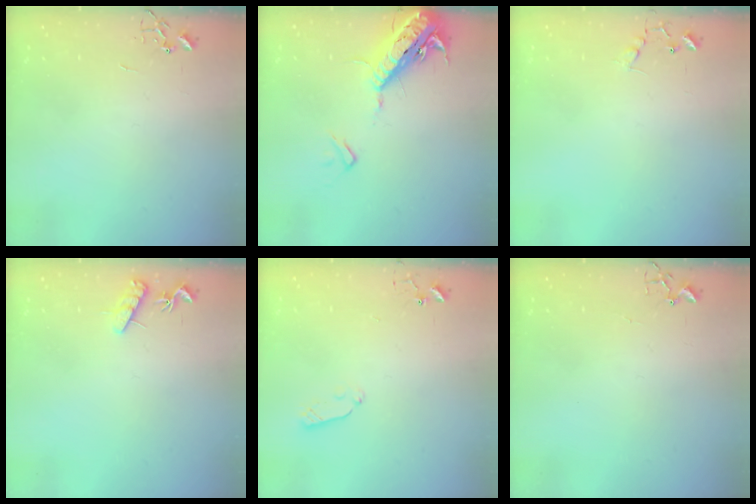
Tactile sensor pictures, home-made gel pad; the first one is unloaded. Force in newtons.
{"total": 18.4, "press": 18.0, "slide": 4.0}
{"total": 6.7, "press": 6.7, "slide": 0.4}
{"total": 8.1, "press": 8.1, "slide": 0.6}
{"total": 4.5, "press": 4.5, "slide": 0.4}
{"total": 1.9, "press": 1.9, "slide": 0.2}